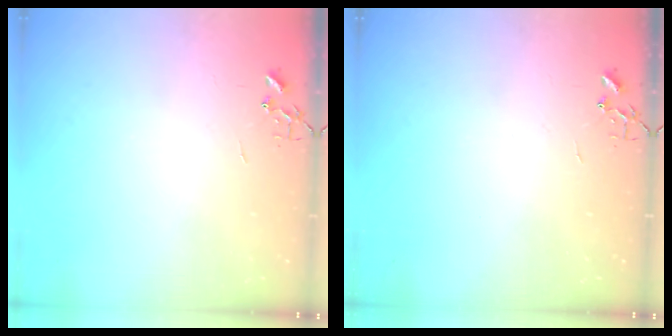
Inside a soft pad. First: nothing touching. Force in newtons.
{"total": 0.0}